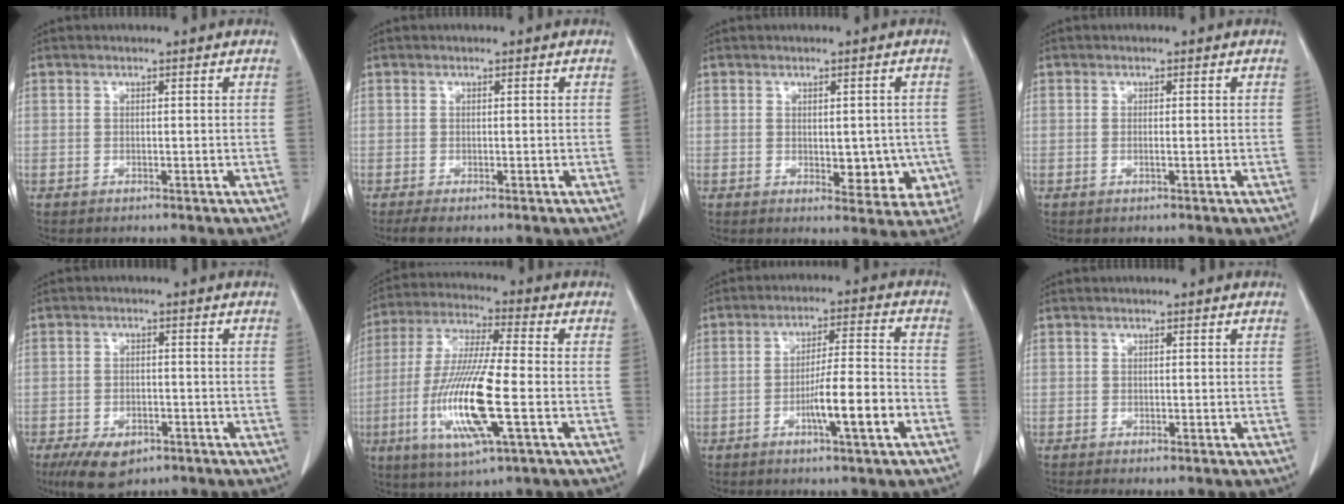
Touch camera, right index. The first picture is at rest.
{"total": 2.2, "force": [-1.7, 0.2, 1.4], "torque": [-0.019, -0.006, -0.023]}
{"total": 6.5, "force": [-1.1, 3.6, 5.3], "torque": [-0.045, -0.003, -0.004]}
{"total": 0.5, "force": [-0.2, -0.1, 0.5], "torque": [-0.010, 0.002, -0.001]}
{"total": 7.0, "force": [-4.3, 3.6, 4.2], "torque": [-0.075, -0.006, -0.064]}
{"total": 15.3, "force": [-4.0, 1.2, 14.8], "torque": [-0.306, -0.016, -0.073]}
{"total": 9.2, "force": [-3.7, 0.2, 8.4], "torque": [-0.138, 0.005, -0.059]}
{"total": 2.0, "force": [-1.7, 0.2, 1.1], "torque": [-0.013, -0.004, -0.021]}